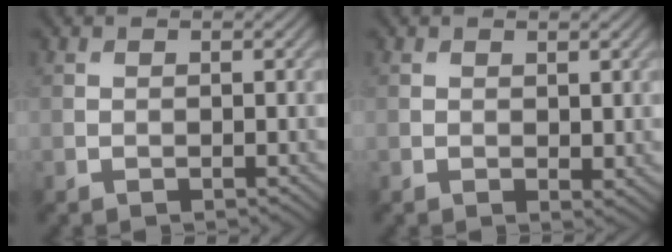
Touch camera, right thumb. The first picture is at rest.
{"total": 1.0, "force": [0.5, 0.5, 0.7], "torque": [-0.010, -0.004, 0.012]}